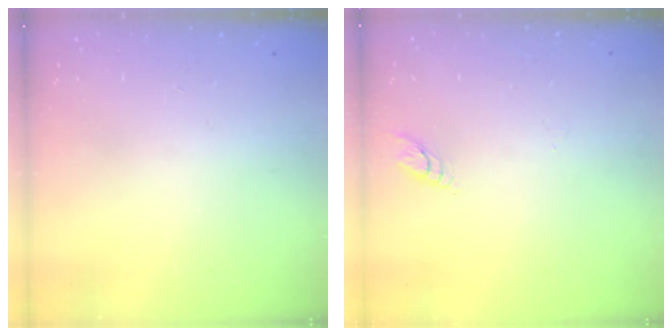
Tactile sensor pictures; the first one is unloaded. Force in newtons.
{"total": 2.8, "press": 2.8, "slide": 0.2}